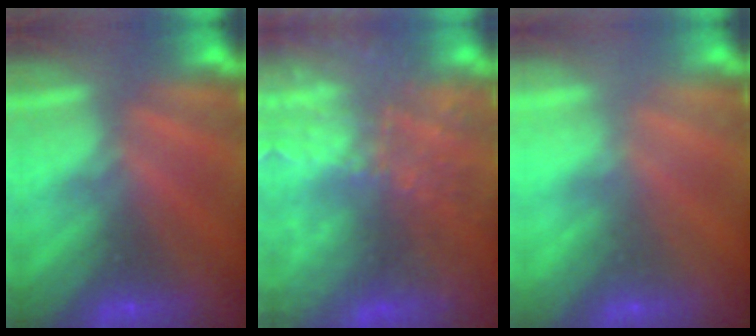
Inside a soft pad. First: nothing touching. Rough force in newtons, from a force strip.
{"total": 5.9}
{"total": 2.1}